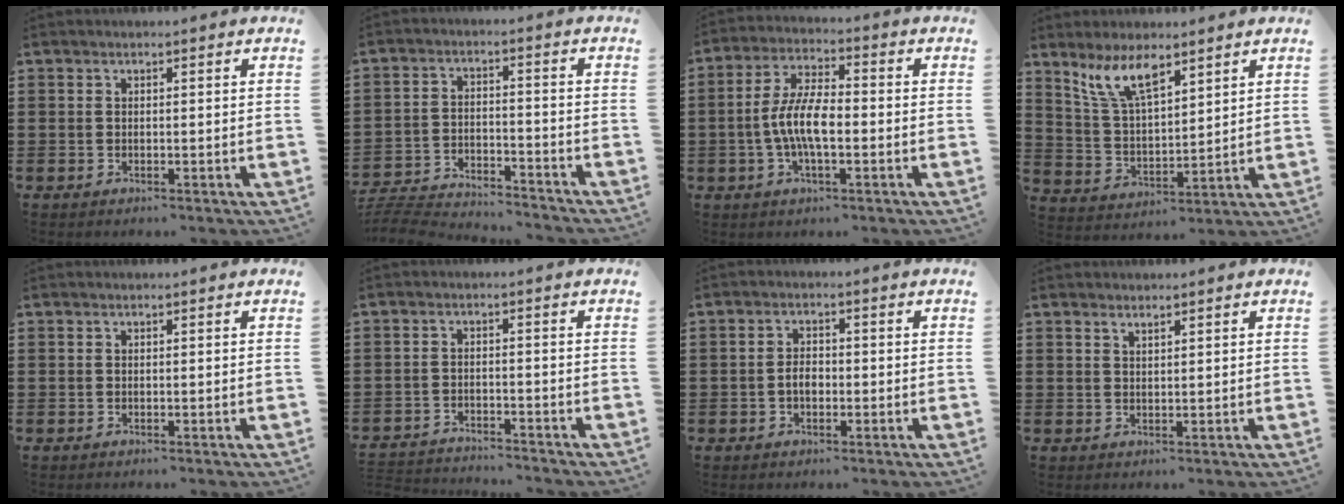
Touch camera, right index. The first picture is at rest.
{"total": 5.1, "force": [-5.0, 0.2, 0.7], "torque": [-0.034, -0.004, -0.108]}
{"total": 7.7, "force": [-1.4, 2.8, 7.0], "torque": [-0.156, -0.004, -0.033]}
{"total": 8.1, "force": [5.8, 2.4, 5.0], "torque": [-0.115, -0.010, 0.107]}
{"total": 0.0}
{"total": 2.7, "force": [-2.7, 0.0, -0.1], "torque": [-0.005, -0.002, -0.059]}
{"total": 2.5, "force": [-0.6, 1.4, 2.1], "torque": [-0.040, 0.002, -0.011]}
{"total": 1.2, "force": [1.2, 0.2, 0.3], "torque": [-0.006, -0.001, 0.022]}